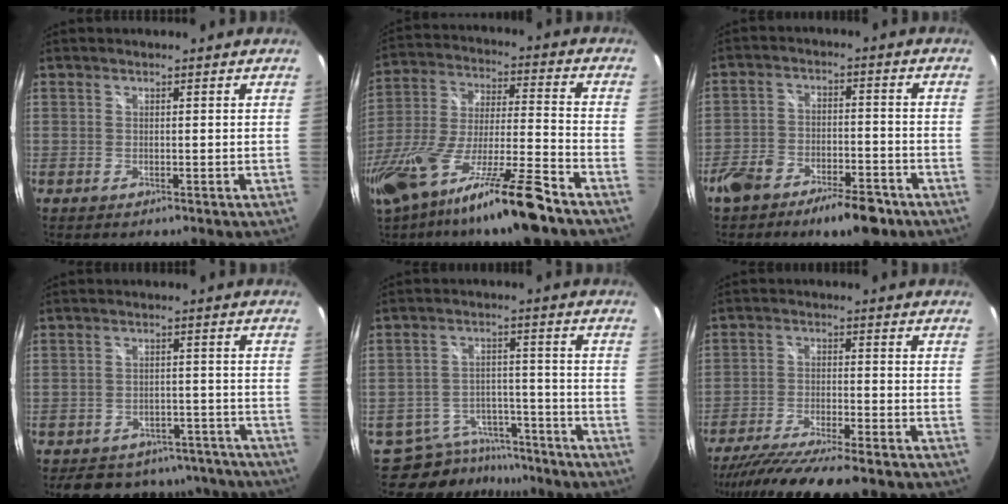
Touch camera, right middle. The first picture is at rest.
{"total": 23.0, "force": [-16.1, 1.7, 16.4], "torque": [-0.307, -0.054, -0.280]}
{"total": 10.9, "force": [-7.8, 4.3, 6.3], "torque": [-0.125, 0.009, -0.126]}
{"total": 16.1, "force": [-13.7, 6.9, 4.7], "torque": [-0.098, 0.031, -0.160]}
{"total": 11.8, "force": [-10.6, 5.1, 1.6], "torque": [-0.044, 0.025, -0.146]}
{"total": 14.2, "force": [-12.3, 0.8, 7.1], "torque": [-0.148, -0.039, -0.205]}